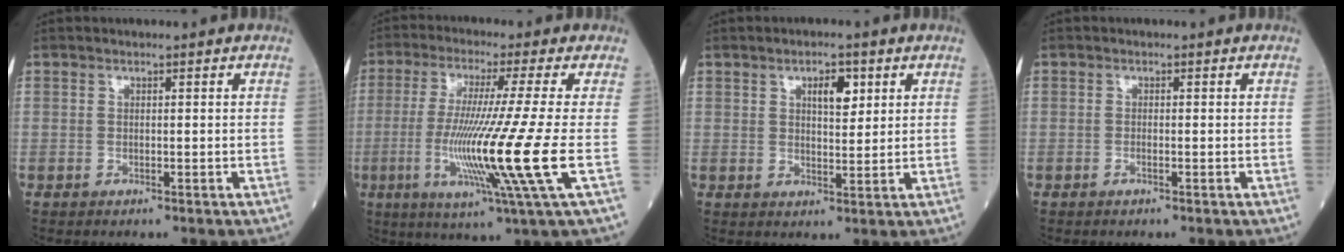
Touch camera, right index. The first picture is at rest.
{"total": 15.1, "force": [-3.1, -2.6, 14.5], "torque": [-0.282, -0.045, -0.058]}
{"total": 4.2, "force": [1.9, 1.6, 3.4], "torque": [-0.053, 0.002, 0.030]}
{"total": 0.5, "force": [-0.3, 0.0, 0.4], "torque": [-0.007, 0.000, -0.007]}